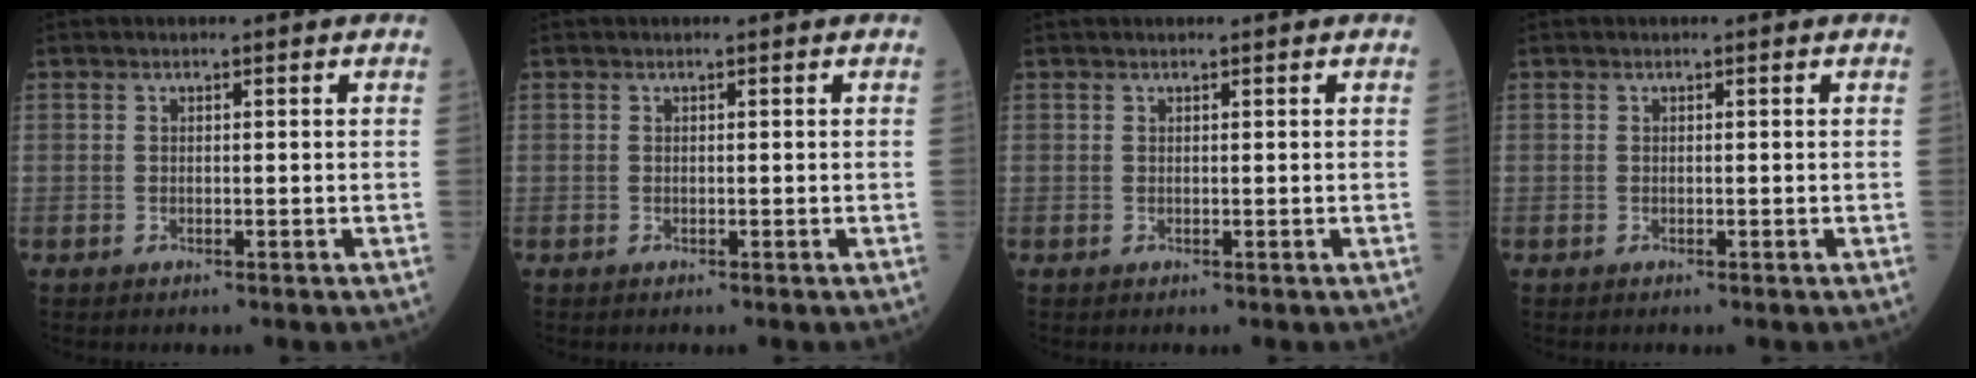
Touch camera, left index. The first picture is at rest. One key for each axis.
{"total": 0.0}
{"total": 1.2, "fx": 1.1, "fy": 0.0, "fz": 0.4, "tx": -0.002, "ty": 0.018, "tz": 0.019}
{"total": 0.0}